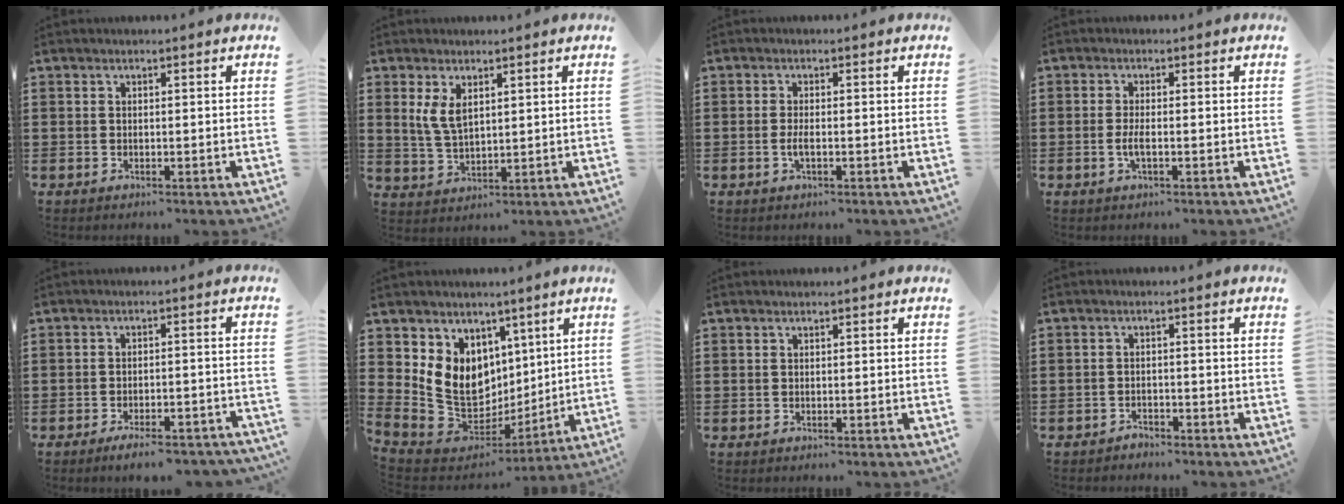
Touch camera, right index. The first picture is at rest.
{"total": 4.3, "force": [1.7, 2.3, 3.2], "torque": [-0.076, 0.003, 0.029]}
{"total": 2.0, "force": [-0.5, 0.5, 1.8], "torque": [-0.041, -0.004, -0.012]}
{"total": 2.6, "force": [-0.7, 0.6, 2.4], "torque": [-0.050, -0.004, -0.015]}
{"total": 4.5, "force": [-3.9, 0.4, 2.1], "torque": [-0.033, -0.002, -0.071]}
{"total": 10.7, "force": [2.9, 9.6, 3.8], "torque": [-0.117, -0.032, 0.066]}
{"total": 0.0}
{"total": 1.7, "force": [-1.6, 0.5, 0.0], "torque": [-0.007, 0.003, -0.036]}